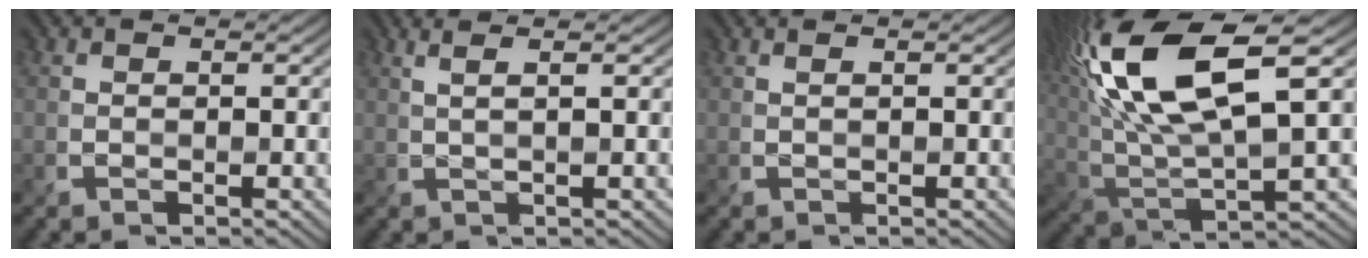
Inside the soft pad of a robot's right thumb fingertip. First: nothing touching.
{"total": 2.7, "force": [1.4, 0.4, 2.3], "torque": [-0.022, 0.005, 0.008]}
{"total": 0.6, "force": [0.3, -0.2, 0.5], "torque": [-0.003, -0.004, 0.001]}
{"total": 17.0, "force": [7.0, 5.8, 14.3], "torque": [-0.334, 0.025, 0.129]}